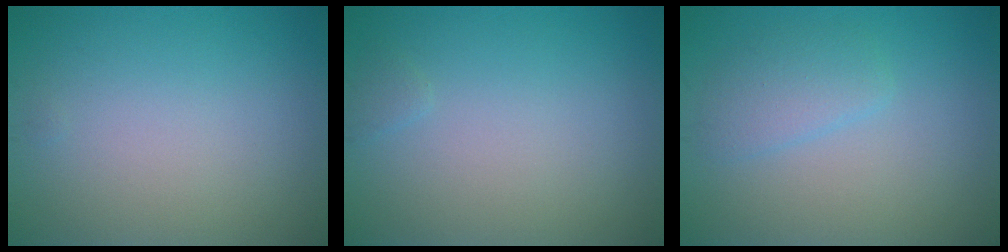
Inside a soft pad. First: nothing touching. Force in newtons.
{"total": 0.6, "press": 0.6, "slide": 0.1}
{"total": 2.1, "press": 2.1, "slide": 0.2}